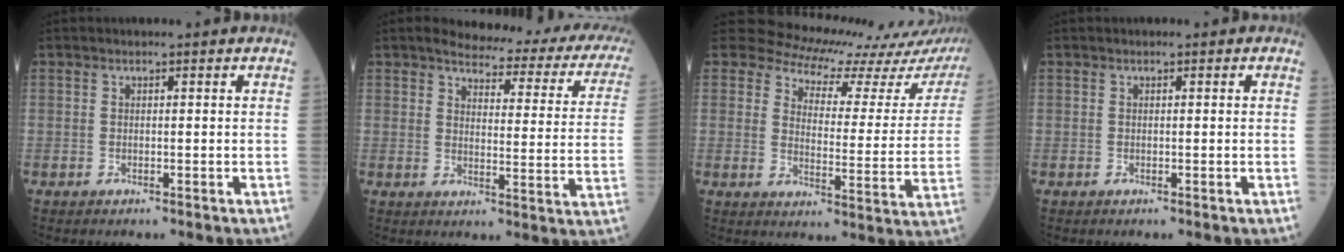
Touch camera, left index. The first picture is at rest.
{"total": 18.1, "force": [16.4, 3.8, 6.7], "torque": [-0.058, -0.064, 0.162]}
{"total": 17.9, "force": [16.4, 5.6, 4.7], "torque": [-0.048, -0.061, 0.165]}
{"total": 0.0}